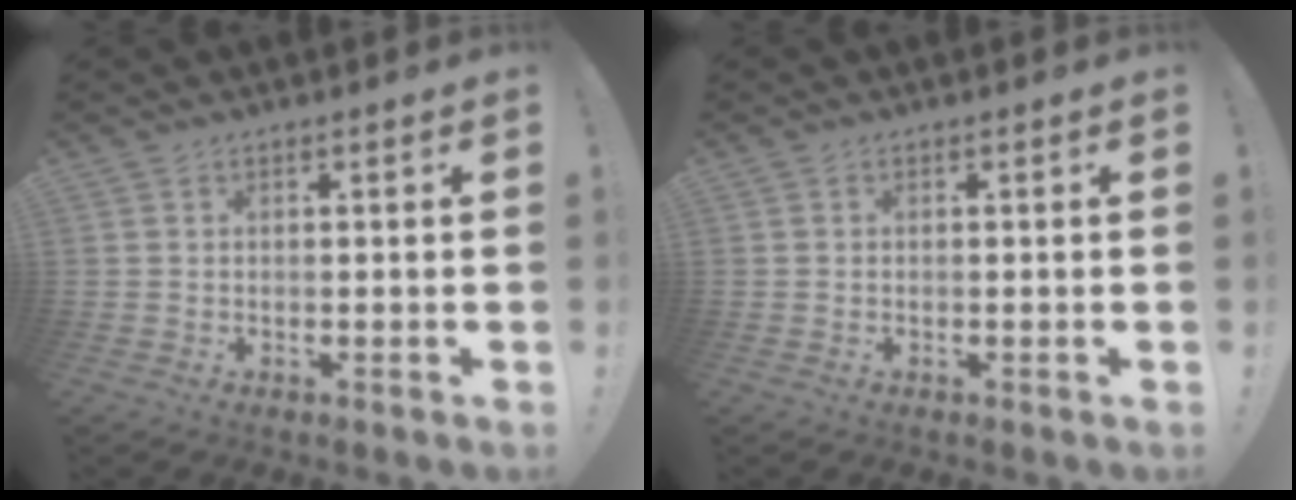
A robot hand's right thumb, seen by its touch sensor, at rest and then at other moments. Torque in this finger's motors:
{"motor_torque": [0.11, 0.21, 0.07, 0.02, 0.01]}